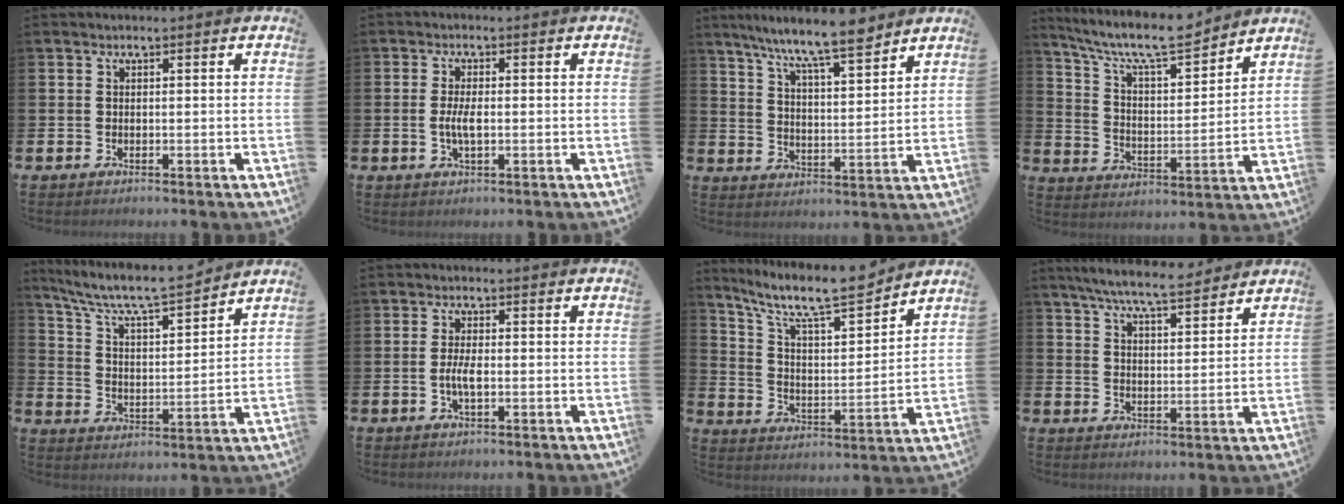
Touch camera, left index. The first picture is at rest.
{"total": 2.8, "force": [-0.5, 0.9, 2.6], "torque": [-0.049, -0.004, -0.013]}
{"total": 9.2, "force": [8.3, 0.9, 3.9], "torque": [-0.098, -0.041, 0.146]}
{"total": 9.4, "force": [8.6, 1.6, 3.7], "torque": [-0.102, -0.056, 0.148]}
{"total": 7.9, "force": [7.4, 0.8, 2.6], "torque": [-0.089, -0.053, 0.126]}
{"total": 2.8, "force": [-0.6, 0.9, 2.6], "torque": [-0.050, -0.003, -0.016]}
{"total": 10.6, "force": [9.2, 1.8, 4.8], "torque": [-0.118, -0.065, 0.156]}
{"total": 7.2, "force": [6.7, 0.5, 2.4], "torque": [-0.064, -0.032, 0.118]}